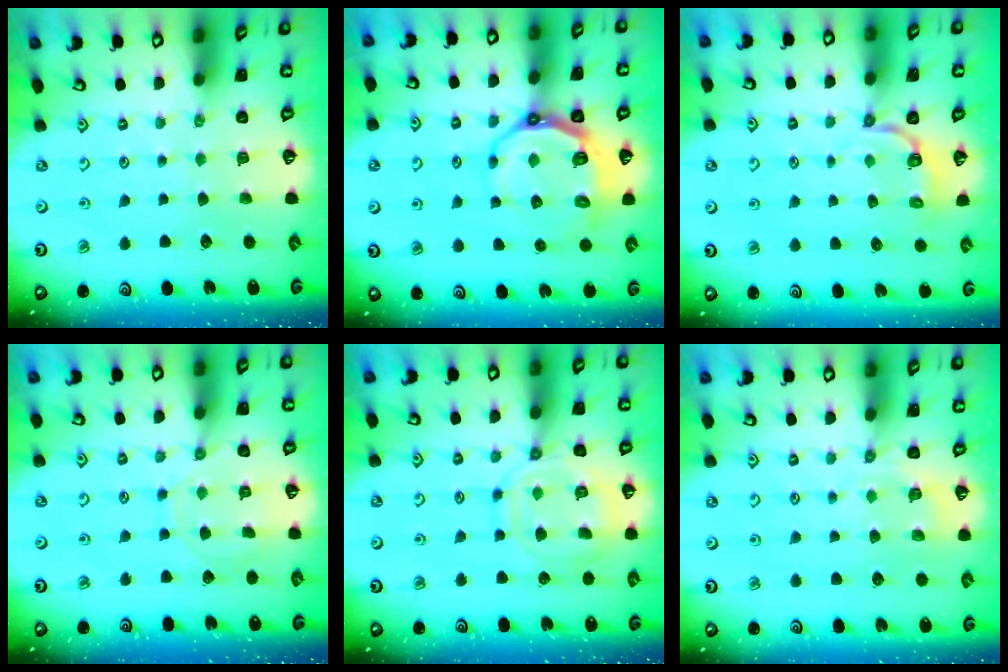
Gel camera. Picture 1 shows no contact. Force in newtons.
{"total": 10.2, "press": 9.4, "slide": 4.0}
{"total": 4.2, "press": 3.2, "slide": 2.7}
{"total": 9.3, "press": 9.2, "slide": 0.8}
{"total": 13.9, "press": 13.8, "slide": 1.1}
{"total": 4.4, "press": 4.2, "slide": 1.6}